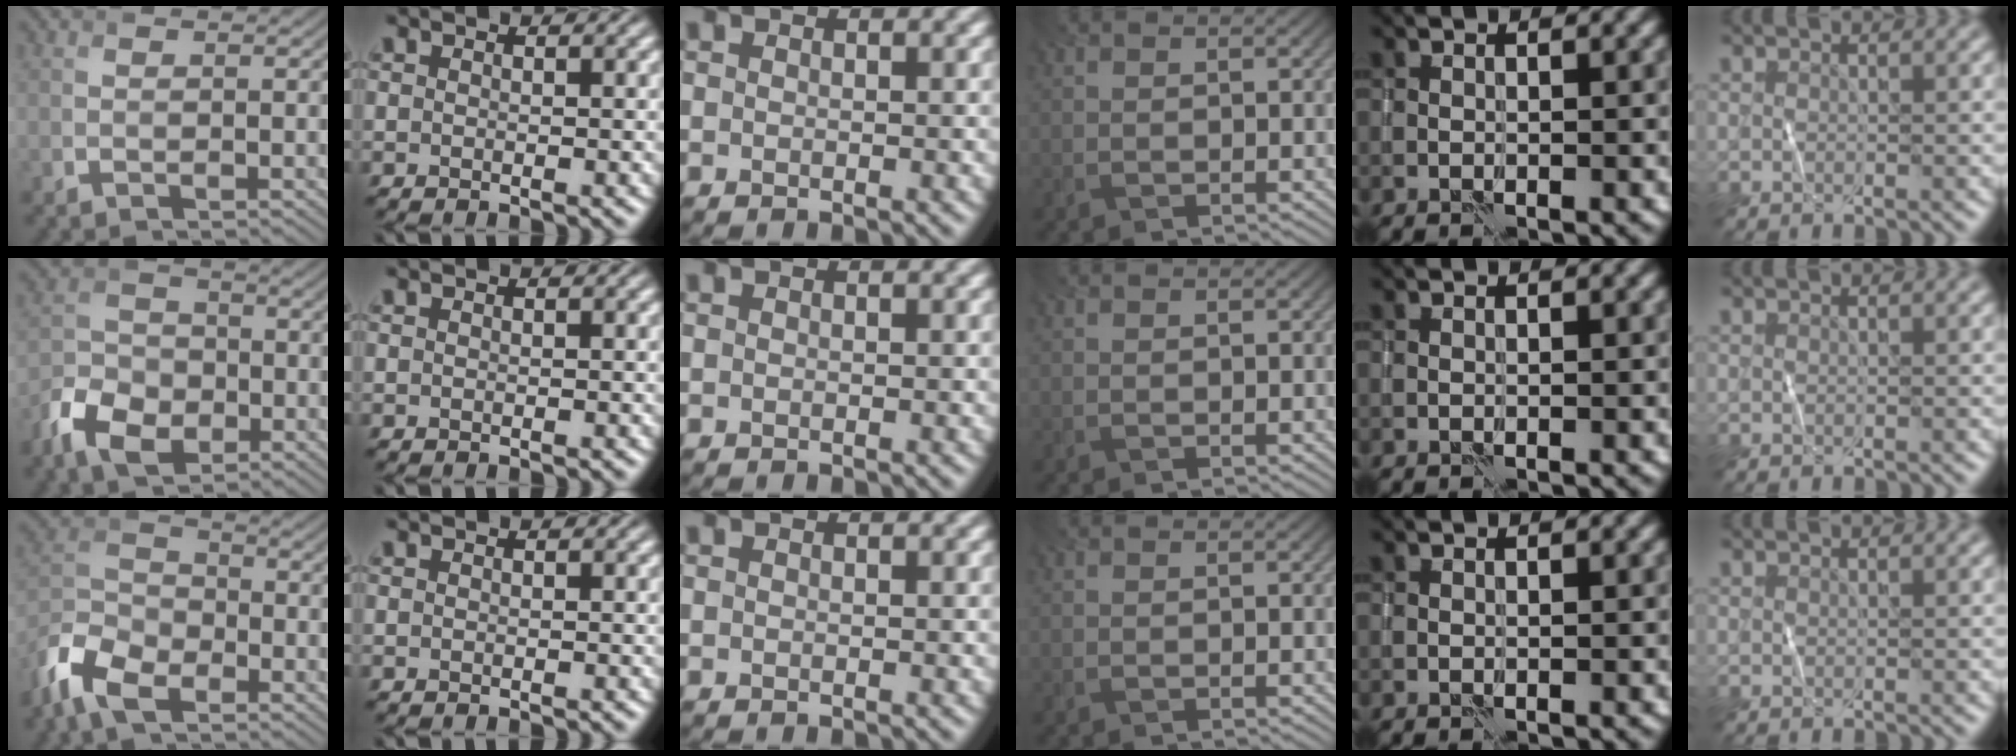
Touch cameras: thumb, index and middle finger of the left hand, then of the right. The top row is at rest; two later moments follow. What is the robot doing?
{"motion": "wipe", "object": "whiteboard"}